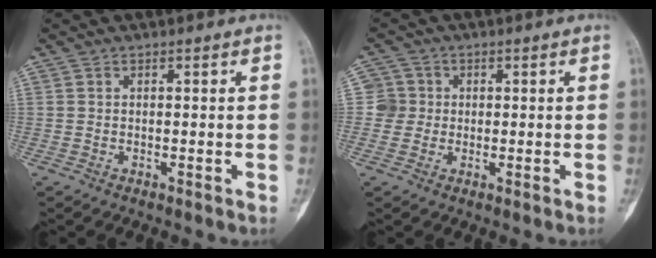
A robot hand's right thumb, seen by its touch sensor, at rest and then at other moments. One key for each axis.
{"total": 3.5, "fx": 0.1, "fy": 3.5, "fz": -0.1, "tx": 0.033, "ty": 0.010, "tz": -0.004}